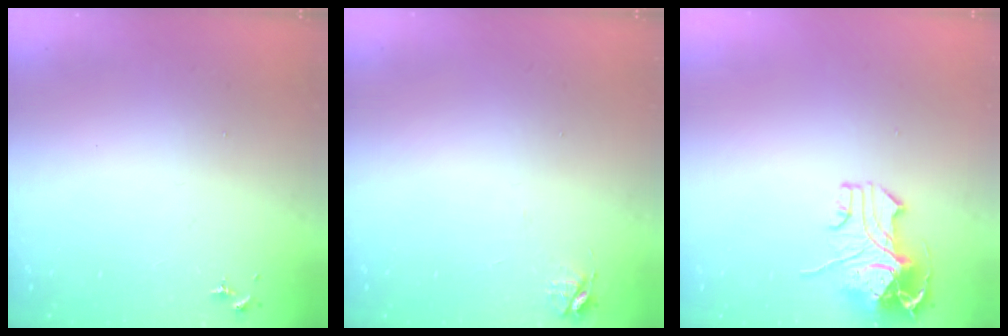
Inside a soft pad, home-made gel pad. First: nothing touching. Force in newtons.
{"total": 4.7, "press": 4.7, "slide": 0.6}
{"total": 10.7, "press": 10.6, "slide": 1.8}